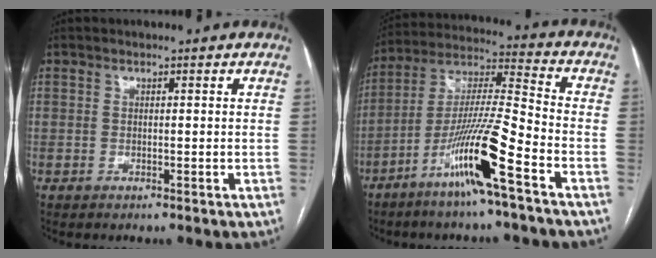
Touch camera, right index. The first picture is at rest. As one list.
[{"total": 14.5, "force": [-7.6, -0.8, 12.3], "torque": [-0.245, -0.015, -0.144]}]